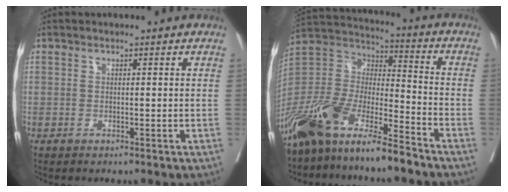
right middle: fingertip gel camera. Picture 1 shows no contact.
{"total": 16.8, "force": [-12.8, 3.2, 10.4], "torque": [-0.212, -0.005, -0.242]}